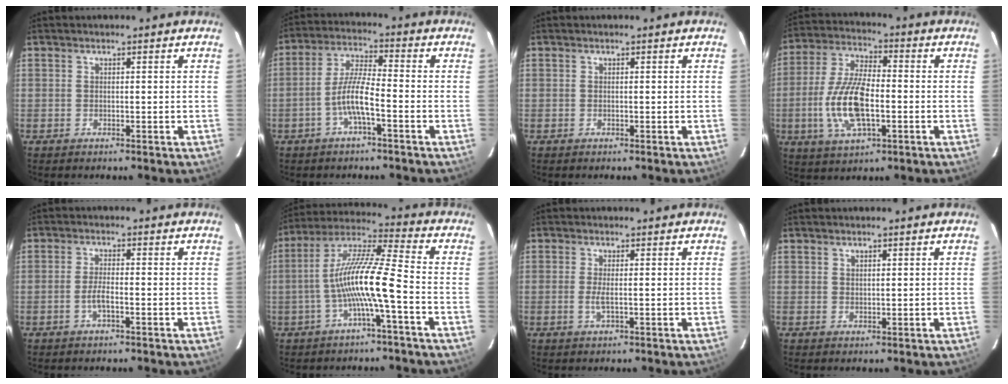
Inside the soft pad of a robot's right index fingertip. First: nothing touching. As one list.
[{"total": 6.6, "force": [-3.0, 0.9, 5.8], "torque": [-0.123, 0.008, -0.057]}, {"total": 0.0}, {"total": 13.8, "force": [-3.1, 5.6, 12.2], "torque": [-0.259, -0.003, -0.058]}, {"total": 2.7, "force": [-1.3, 0.5, 2.3], "torque": [-0.049, 0.000, -0.026]}, {"total": 11.9, "force": [-3.6, 0.2, 11.4], "torque": [-0.226, 0.014, -0.069]}, {"total": 2.0, "force": [-0.4, 0.0, 1.9], "torque": [-0.040, -0.006, -0.007]}, {"total": 1.0, "force": [0.8, 0.5, 0.4], "torque": [-0.004, 0.001, 0.014]}]